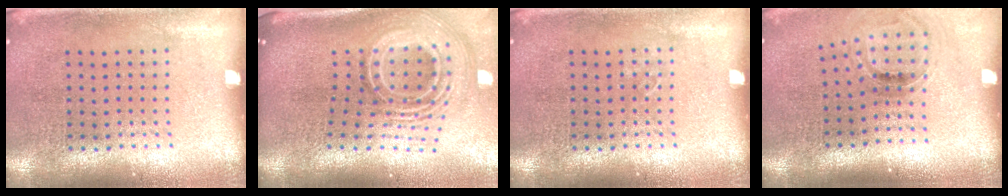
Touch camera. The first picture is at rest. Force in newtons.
{"total": 3.0, "press": 1.9, "slide": 2.3}
{"total": 0.5, "press": 0.5, "slide": 0.0}
{"total": 1.0, "press": 0.9, "slide": 0.4}